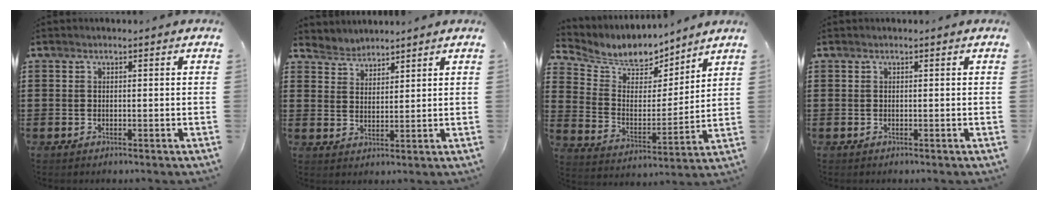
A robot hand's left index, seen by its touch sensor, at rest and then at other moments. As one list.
[{"total": 2.8, "force": [2.7, 0.7, -0.8], "torque": [0.003, -0.005, 0.050]}, {"total": 7.1, "force": [6.4, 2.7, 1.3], "torque": [-0.066, -0.041, 0.112]}, {"total": 0.0}]